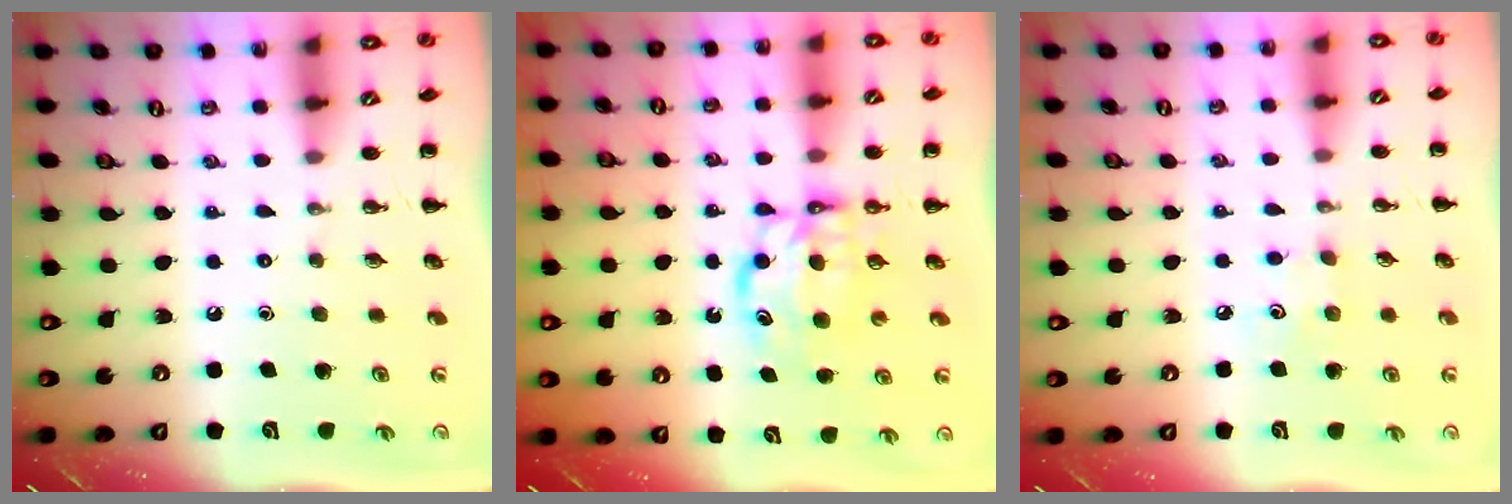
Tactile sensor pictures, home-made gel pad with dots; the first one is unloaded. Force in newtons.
{"total": 6.8, "press": 6.8, "slide": 0.6}
{"total": 4.0, "press": 3.9, "slide": 0.9}